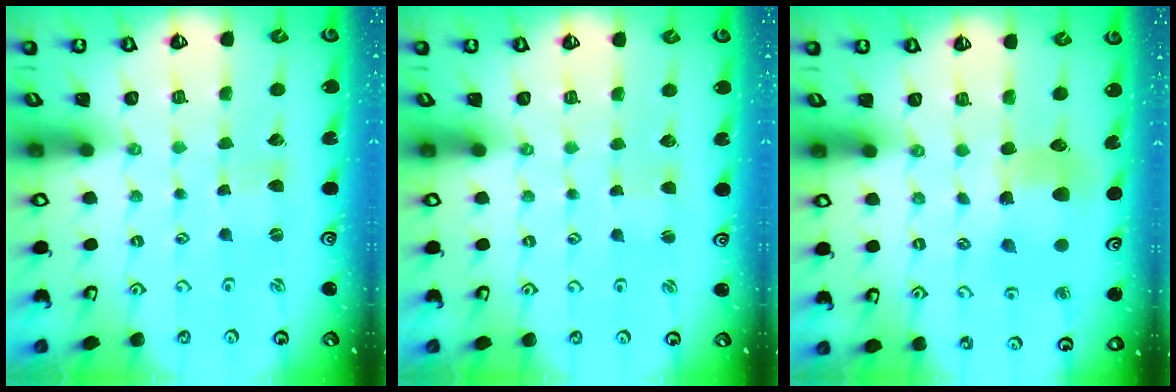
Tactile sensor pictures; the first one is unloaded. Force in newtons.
{"total": 1.4, "press": 1.4, "slide": 0.2}
{"total": 8.5, "press": 8.4, "slide": 1.1}